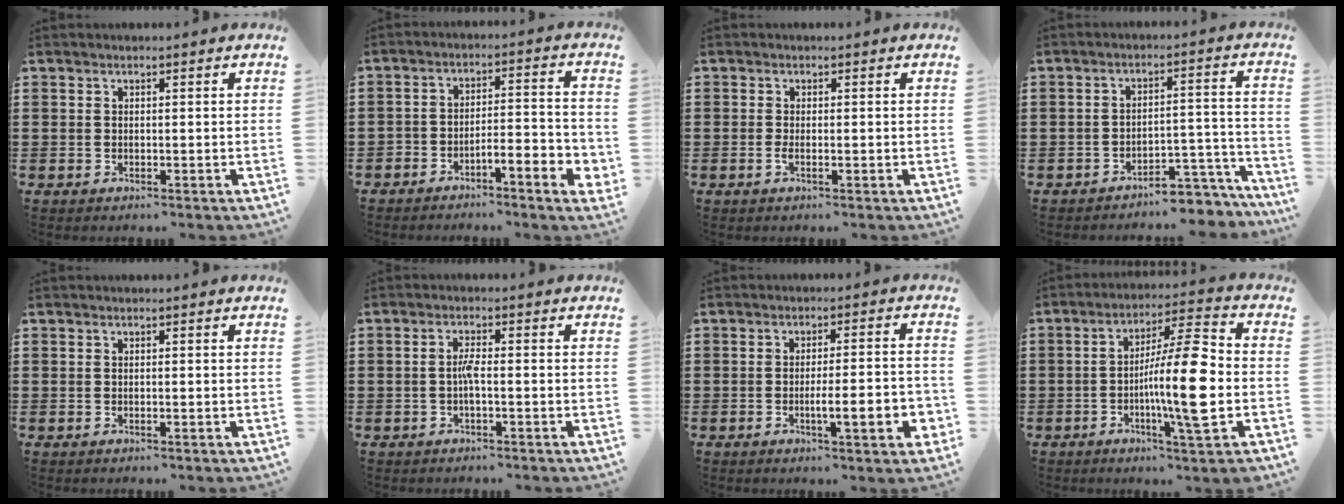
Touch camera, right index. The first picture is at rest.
{"total": 4.7, "force": [-3.9, 0.7, 2.5], "torque": [-0.042, 0.000, -0.077]}
{"total": 1.2, "force": [-0.3, 0.2, 1.1], "torque": [-0.028, -0.005, -0.008]}
{"total": 5.0, "force": [-4.8, 1.0, 1.3], "torque": [-0.021, 0.008, -0.095]}
{"total": 0.0}
{"total": 2.5, "force": [-0.6, 0.3, 2.4], "torque": [-0.053, -0.001, -0.015]}
{"total": 7.2, "force": [-2.3, 1.3, 6.7], "torque": [-0.099, -0.007, -0.038]}
{"total": 13.1, "force": [-2.3, 1.3, 12.8], "torque": [-0.214, -0.007, -0.049]}